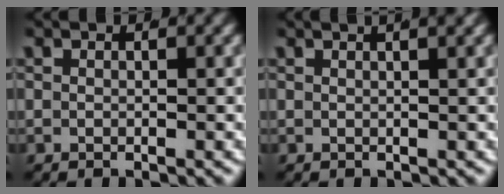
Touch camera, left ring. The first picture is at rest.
{"total": 2.5, "force": [1.7, 0.2, 1.9], "torque": [-0.011, 0.014, 0.022]}